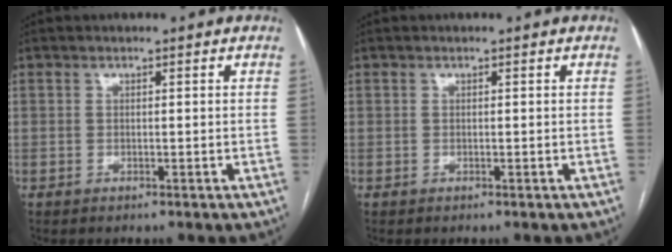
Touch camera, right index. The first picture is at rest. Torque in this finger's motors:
{"motor_torque": [0.00, 0.00, 0.00, 0.00]}